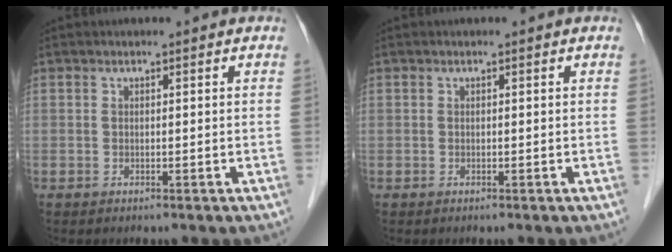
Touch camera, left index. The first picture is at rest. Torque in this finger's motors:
{"motor_torque": [0.00, 0.00, 0.00, 0.00]}